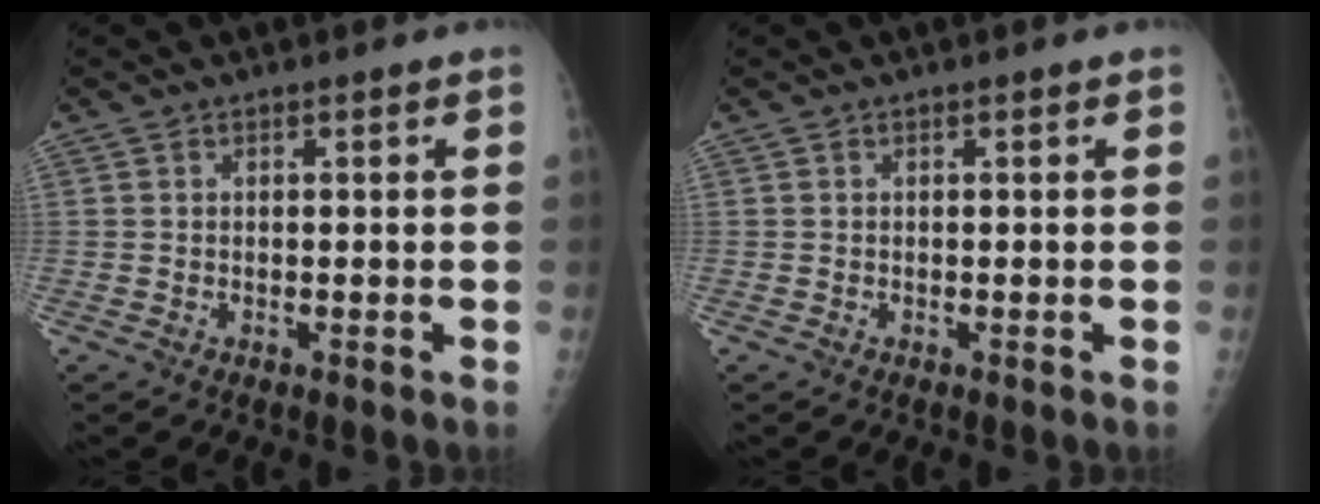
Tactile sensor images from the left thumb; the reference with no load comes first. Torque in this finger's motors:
{"motor_torque": [0.00, 0.00, -0.03, -0.03, 0.00]}